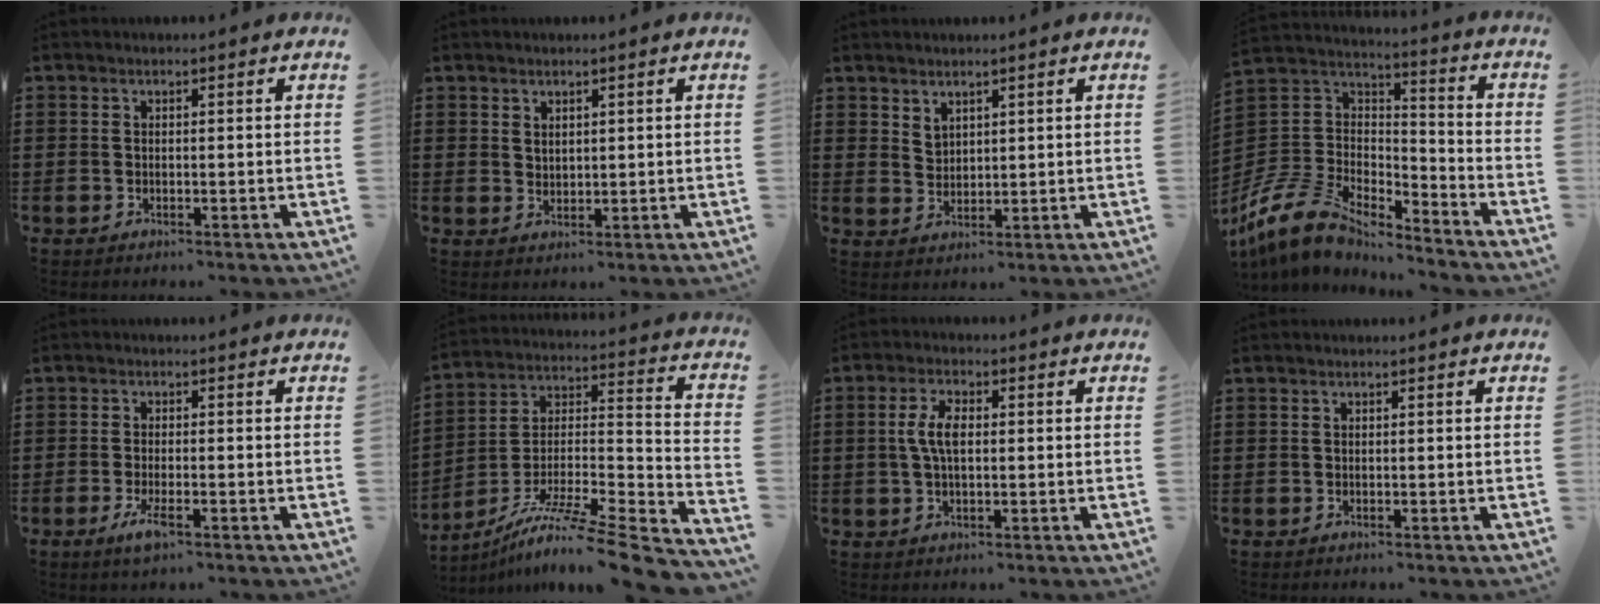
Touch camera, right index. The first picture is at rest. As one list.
[{"total": 1.7, "force": [1.5, 0.8, 0.1], "torque": [-0.004, 0.003, 0.029]}, {"total": 2.4, "force": [2.2, 1.1, 0.0], "torque": [-0.005, 0.000, 0.043]}, {"total": 10.7, "force": [-9.2, 4.3, 3.4], "torque": [-0.109, 0.009, -0.190]}, {"total": 3.0, "force": [-1.5, 0.5, 2.6], "torque": [-0.063, -0.015, -0.030]}, {"total": 9.9, "force": [-7.7, 0.4, 6.3], "torque": [-0.101, -0.003, -0.148]}, {"total": 4.7, "force": [0.3, 2.1, 4.2], "torque": [-0.099, 0.003, -0.002]}, {"total": 0.0}]